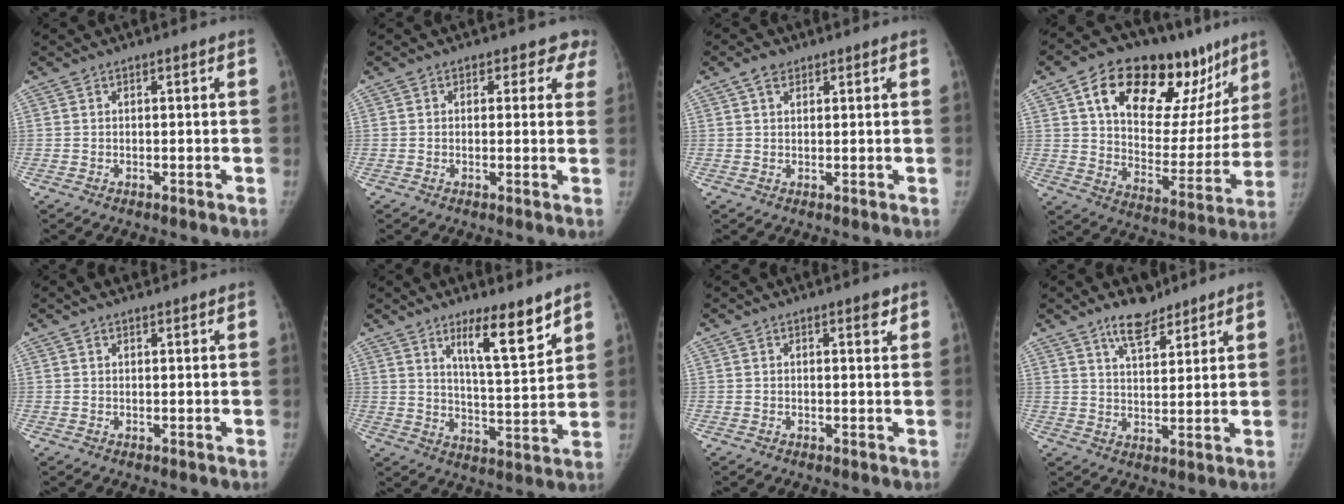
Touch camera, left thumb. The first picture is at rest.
{"total": 4.3, "force": [3.0, 2.9, 0.6], "torque": [0.040, -0.007, 0.014]}
{"total": 2.7, "force": [1.6, 1.7, 1.3], "torque": [-0.012, -0.002, 0.028]}
{"total": 28.8, "force": [16.0, 14.8, 18.8], "torque": [-0.227, -0.021, 0.246]}
{"total": 2.3, "force": [1.9, 0.9, 1.0], "torque": [-0.005, 0.002, 0.026]}
{"total": 10.6, "force": [7.3, 2.0, 7.4], "torque": [-0.103, -0.062, 0.124]}
{"total": 1.9, "force": [1.3, 0.7, 1.3], "torque": [-0.010, -0.007, 0.016]}
{"total": 7.7, "force": [5.7, 3.2, 4.1], "torque": [-0.045, -0.038, 0.097]}